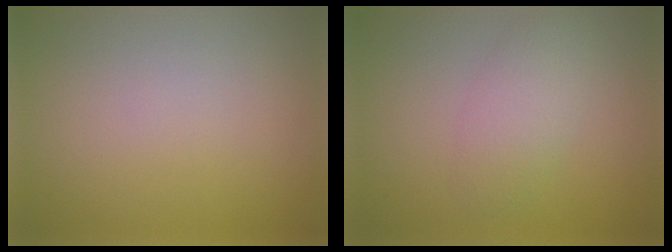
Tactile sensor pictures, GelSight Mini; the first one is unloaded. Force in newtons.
{"total": 3.0, "press": 3.0, "slide": 0.2}